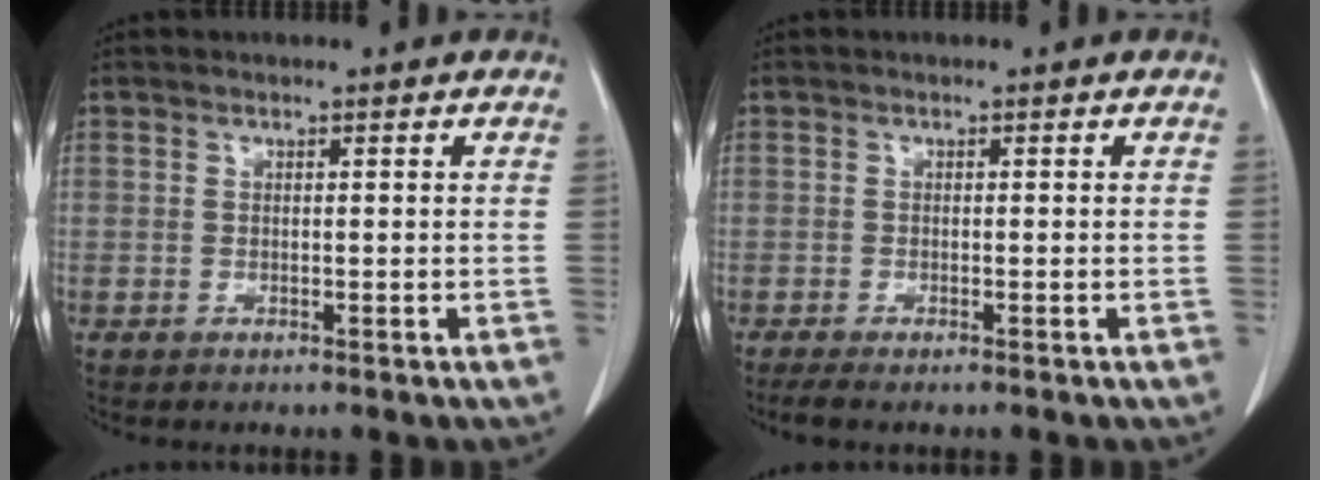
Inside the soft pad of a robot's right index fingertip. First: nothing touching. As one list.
[{"total": 2.5, "force": [-2.0, 0.2, 1.4], "torque": [-0.025, -0.009, -0.030]}]